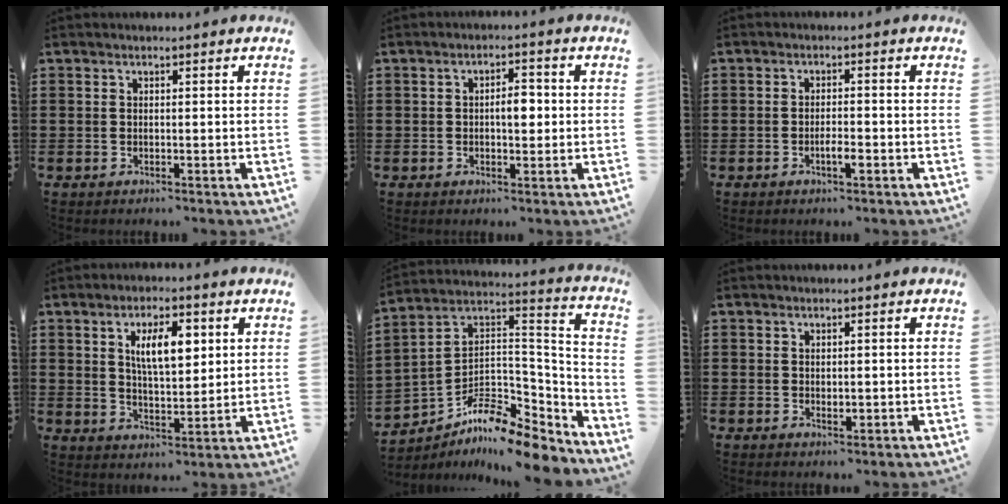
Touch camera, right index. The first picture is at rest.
{"total": 3.5, "force": [-0.1, 1.6, 3.2], "torque": [-0.052, 0.003, -0.006]}
{"total": 2.3, "force": [-1.2, 0.6, 1.9], "torque": [-0.033, 0.002, -0.021]}
{"total": 7.4, "force": [2.4, 3.0, 6.3], "torque": [-0.115, 0.003, 0.036]}
{"total": 9.1, "force": [-7.5, 2.8, 4.2], "torque": [-0.087, 0.001, -0.149]}
{"total": 0.8, "force": [0.2, 0.5, 0.5], "torque": [-0.011, 0.003, 0.004]}